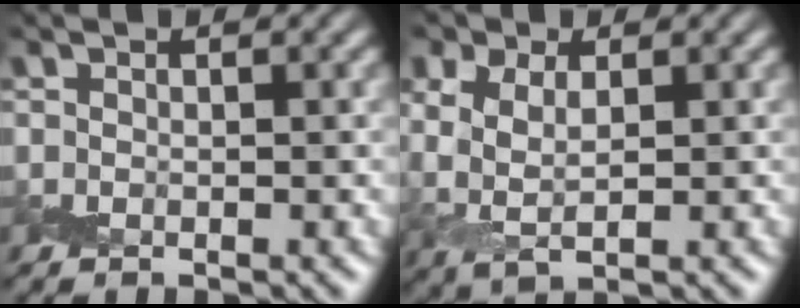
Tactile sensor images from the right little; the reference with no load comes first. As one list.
[{"total": 4.4, "force": [1.1, 2.8, 3.2], "torque": [-0.077, -0.002, 0.023]}]